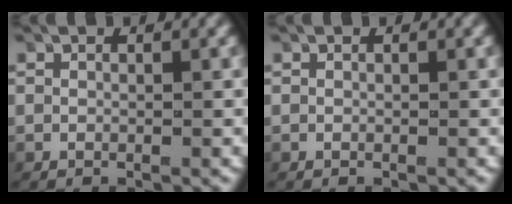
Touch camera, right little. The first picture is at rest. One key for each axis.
{"total": 0.0}